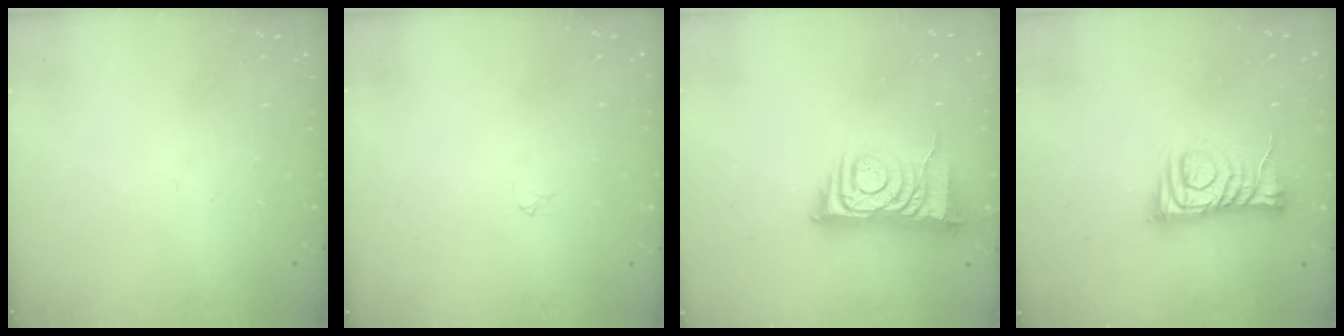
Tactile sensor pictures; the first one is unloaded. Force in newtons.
{"total": 2.2, "press": 2.2, "slide": 0.3}
{"total": 9.1, "press": 9.0, "slide": 1.0}
{"total": 9.2, "press": 9.2, "slide": 0.6}